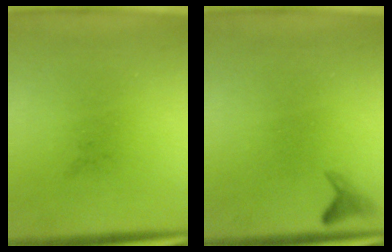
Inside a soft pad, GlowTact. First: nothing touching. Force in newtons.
{"total": 1.0}